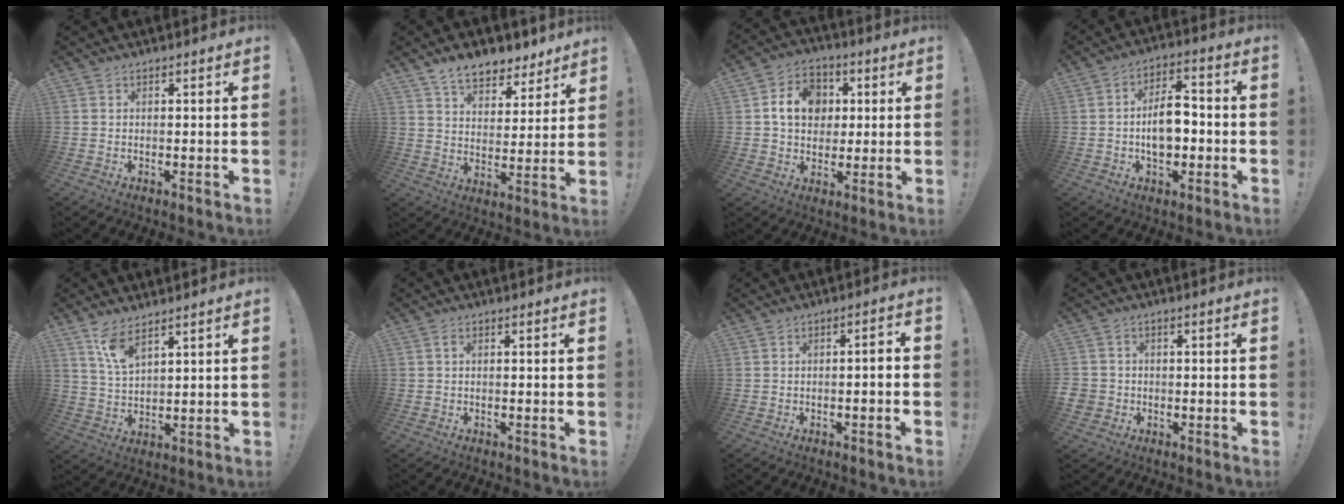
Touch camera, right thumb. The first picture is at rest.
{"total": 10.3, "force": [8.1, 5.0, 3.9], "torque": [-0.057, -0.055, 0.150]}
{"total": 12.2, "force": [2.9, 10.0, 6.4], "torque": [-0.089, 0.000, 0.058]}
{"total": 10.4, "force": [-1.5, 6.7, 7.9], "torque": [-0.129, 0.015, -0.027]}
{"total": 7.5, "force": [5.3, 2.6, 4.6], "torque": [-0.082, -0.030, 0.095]}
{"total": 0.9, "force": [0.3, 0.5, 0.7], "torque": [-0.014, 0.004, 0.005]}
{"total": 2.3, "force": [-1.4, 0.0, 1.8], "torque": [-0.029, 0.005, -0.025]}
{"total": 3.8, "force": [-1.0, 3.5, 1.2], "torque": [-0.027, 0.005, -0.020]}